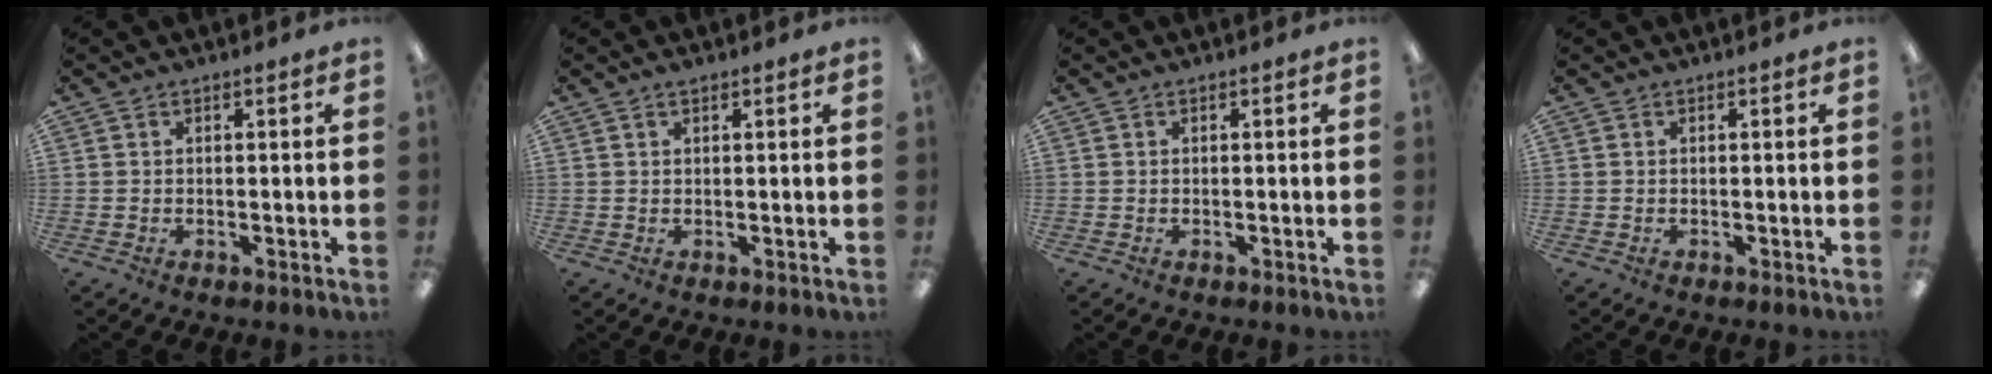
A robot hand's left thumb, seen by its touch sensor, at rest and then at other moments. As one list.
[{"total": 1.1, "force": [0.8, 0.4, 0.6], "torque": [-0.013, 0.001, 0.014]}, {"total": 0.0}, {"total": 0.0}]